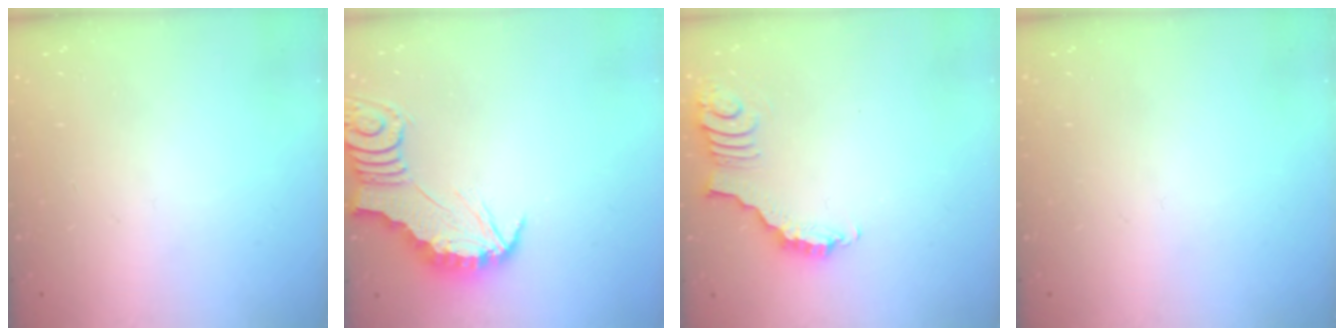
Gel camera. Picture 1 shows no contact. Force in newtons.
{"total": 2.7, "press": 2.7, "slide": 0.3}
{"total": 3.3, "press": 3.3, "slide": 0.7}
{"total": 0.0}